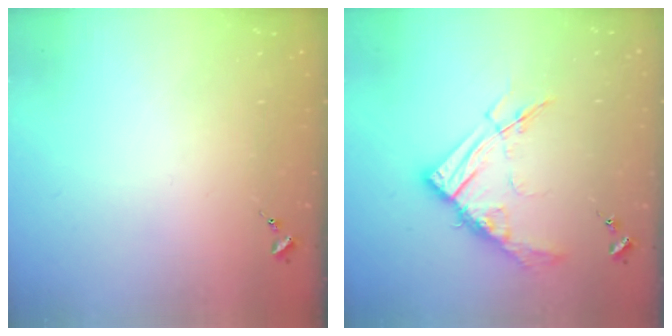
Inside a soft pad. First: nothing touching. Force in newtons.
{"total": 14.1, "press": 14.0, "slide": 1.5}